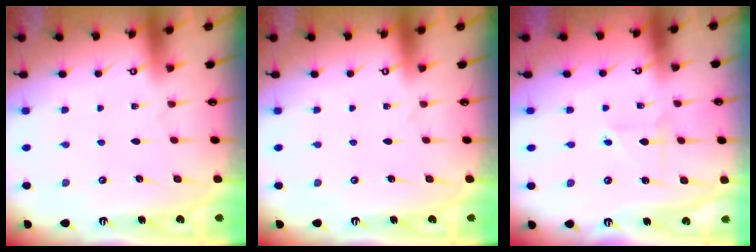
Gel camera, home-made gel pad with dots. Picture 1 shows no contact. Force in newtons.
{"total": 0.0}
{"total": 3.0, "press": 2.8, "slide": 1.0}